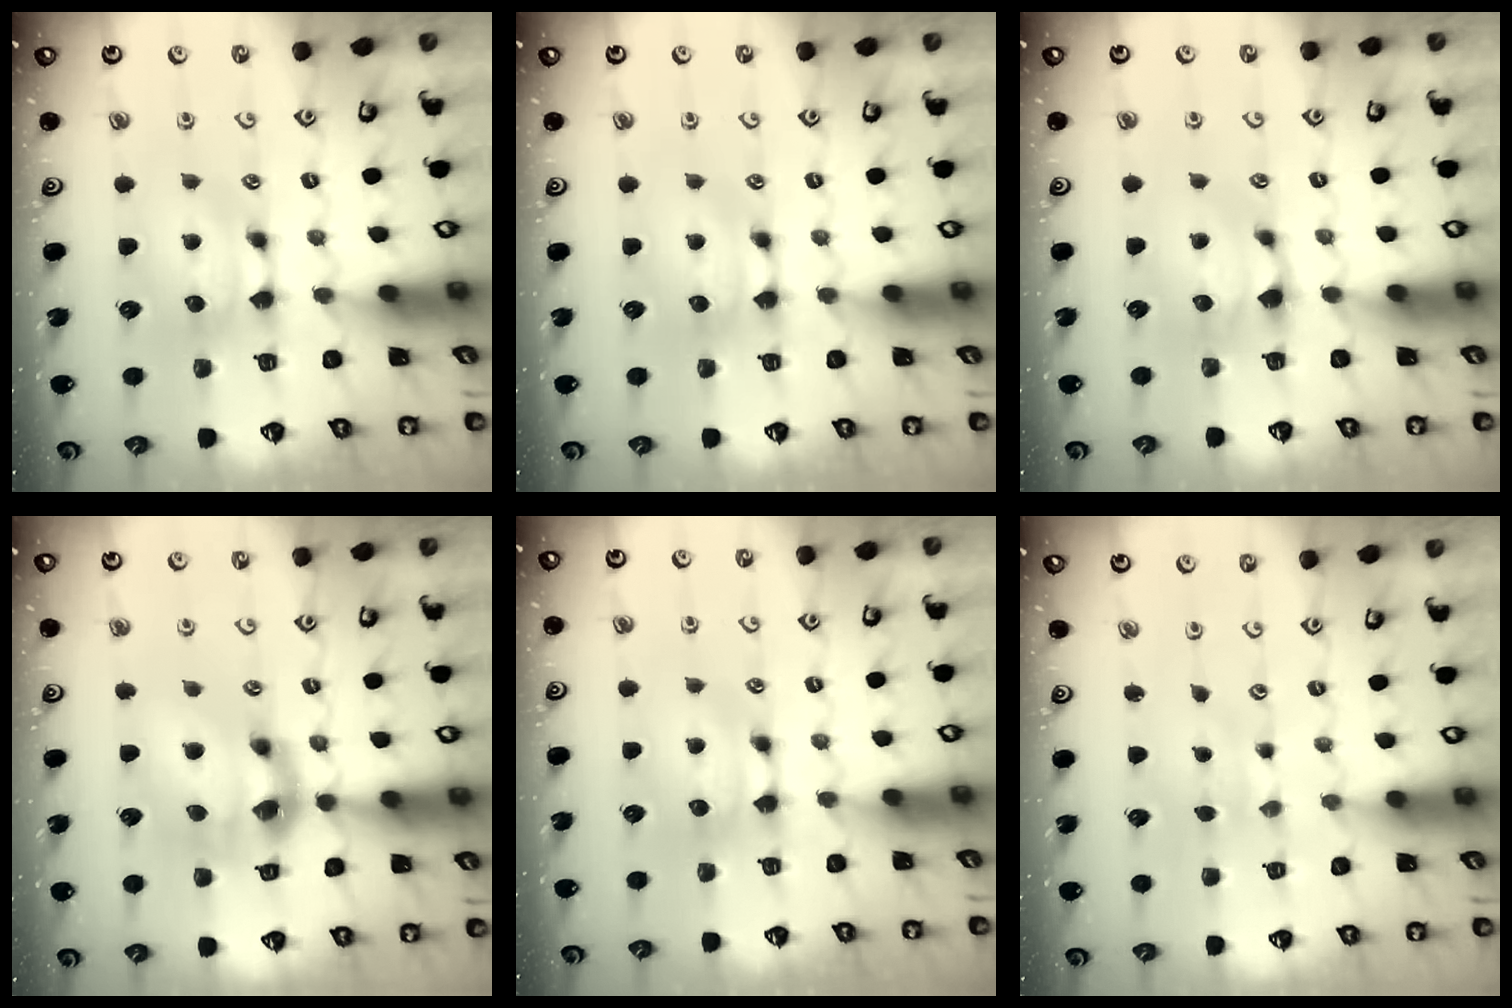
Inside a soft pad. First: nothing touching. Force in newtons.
{"total": 0.0}
{"total": 1.4, "press": 0.9, "slide": 1.0}
{"total": 7.4, "press": 7.0, "slide": 2.3}
{"total": 0.0}
{"total": 2.0, "press": 2.0, "slide": 0.1}